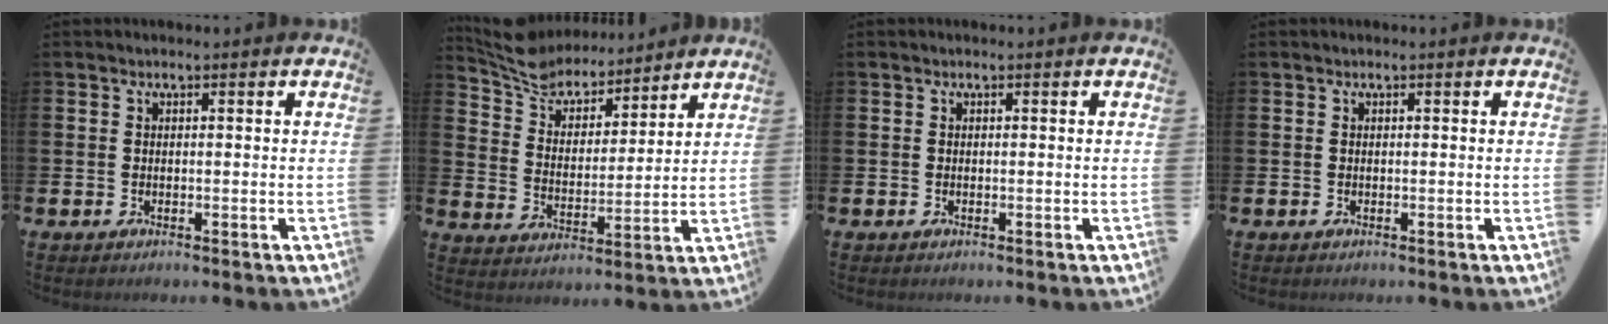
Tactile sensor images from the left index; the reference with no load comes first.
{"total": 8.1, "force": [7.6, 2.6, 1.2], "torque": [-0.064, -0.045, 0.137]}
{"total": 0.0}
{"total": 0.0}